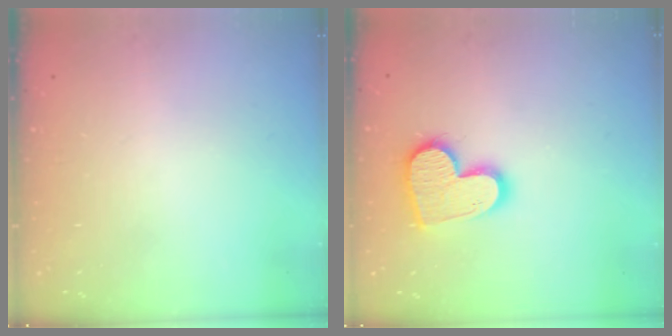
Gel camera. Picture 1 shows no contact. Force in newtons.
{"total": 15.2, "press": 15.1, "slide": 1.2}